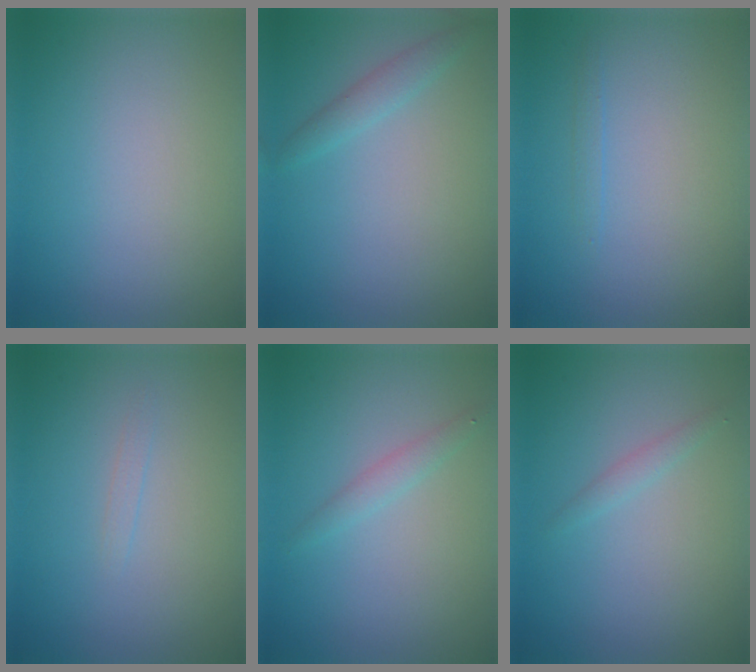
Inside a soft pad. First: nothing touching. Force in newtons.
{"total": 1.5, "press": 1.5, "slide": 0.1}
{"total": 0.6, "press": 0.6, "slide": 0.1}
{"total": 0.6, "press": 0.6, "slide": 0.1}
{"total": 1.3, "press": 1.3, "slide": 0.0}
{"total": 0.9, "press": 0.9, "slide": 0.1}